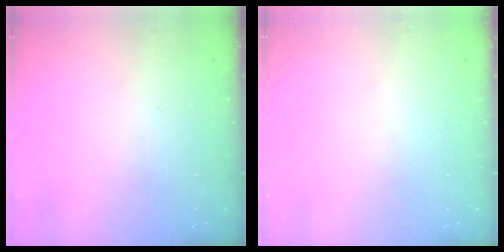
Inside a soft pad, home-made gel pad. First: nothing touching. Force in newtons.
{"total": 0.0}